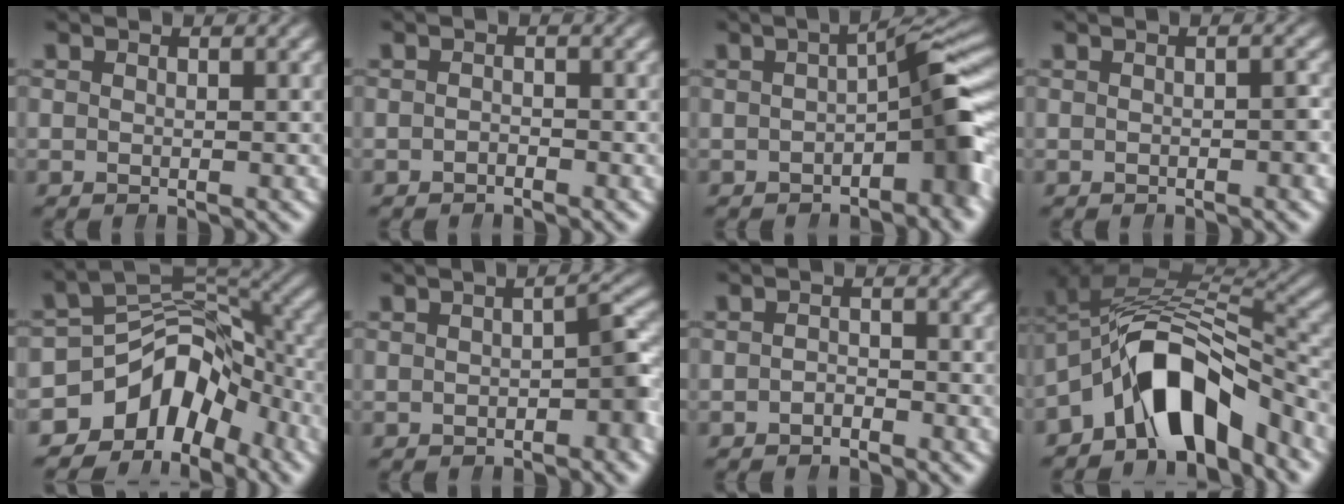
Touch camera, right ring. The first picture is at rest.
{"total": 0.9, "force": [-0.9, -0.1, 0.0], "torque": [-0.002, -0.007, -0.013]}
{"total": 5.5, "force": [-1.4, 1.5, 5.1], "torque": [-0.068, 0.006, -0.019]}
{"total": 0.9, "force": [-0.4, 0.0, 0.8], "torque": [-0.014, 0.001, -0.006]}
{"total": 15.1, "force": [-5.6, 11.0, 8.7], "torque": [-0.162, -0.040, -0.078]}
{"total": 2.5, "force": [-0.9, 0.5, 2.2], "torque": [-0.030, 0.001, -0.011]}
{"total": 1.3, "force": [-1.3, 0.2, 0.0], "torque": [-0.001, -0.008, -0.020]}
{"total": 13.3, "force": [-2.7, 9.3, 9.0], "torque": [-0.158, -0.012, -0.046]}